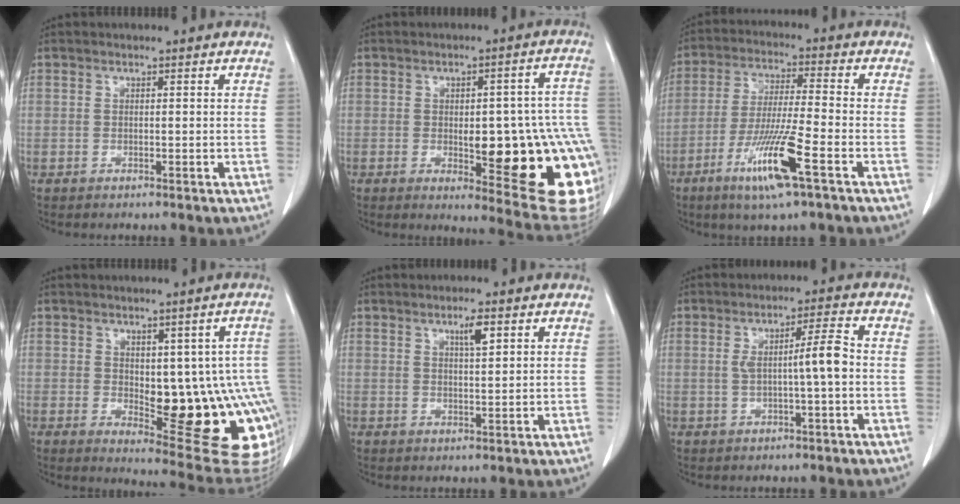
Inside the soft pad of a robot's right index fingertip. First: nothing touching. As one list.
[{"total": 22.3, "force": [-4.4, 5.6, 21.1], "torque": [-0.170, 0.014, -0.030]}, {"total": 11.5, "force": [-5.5, -0.1, 10.1], "torque": [-0.198, -0.022, -0.105]}, {"total": 17.3, "force": [-2.1, 6.1, 16.0], "torque": [-0.126, 0.010, -0.002]}, {"total": 2.9, "force": [1.5, 0.3, 2.5], "torque": [-0.043, -0.002, 0.025]}, {"total": 5.2, "force": [-0.3, 0.0, 5.2], "torque": [-0.089, 0.009, -0.002]}]